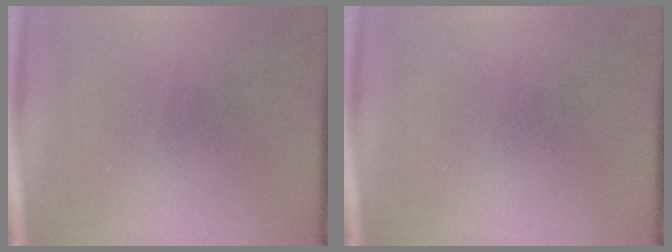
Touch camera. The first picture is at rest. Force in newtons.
{"total": 0.0}